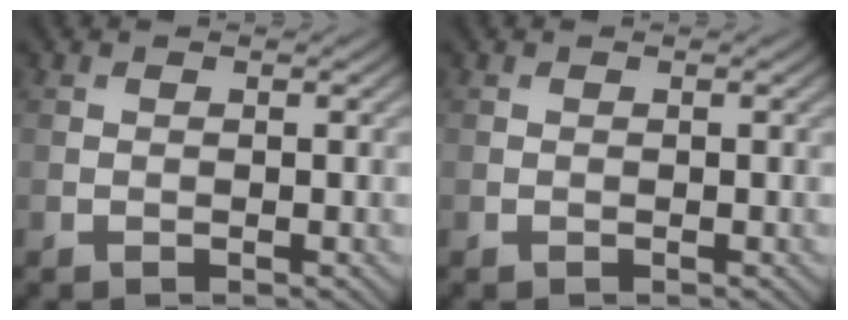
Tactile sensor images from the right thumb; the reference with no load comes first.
{"total": 0.0}